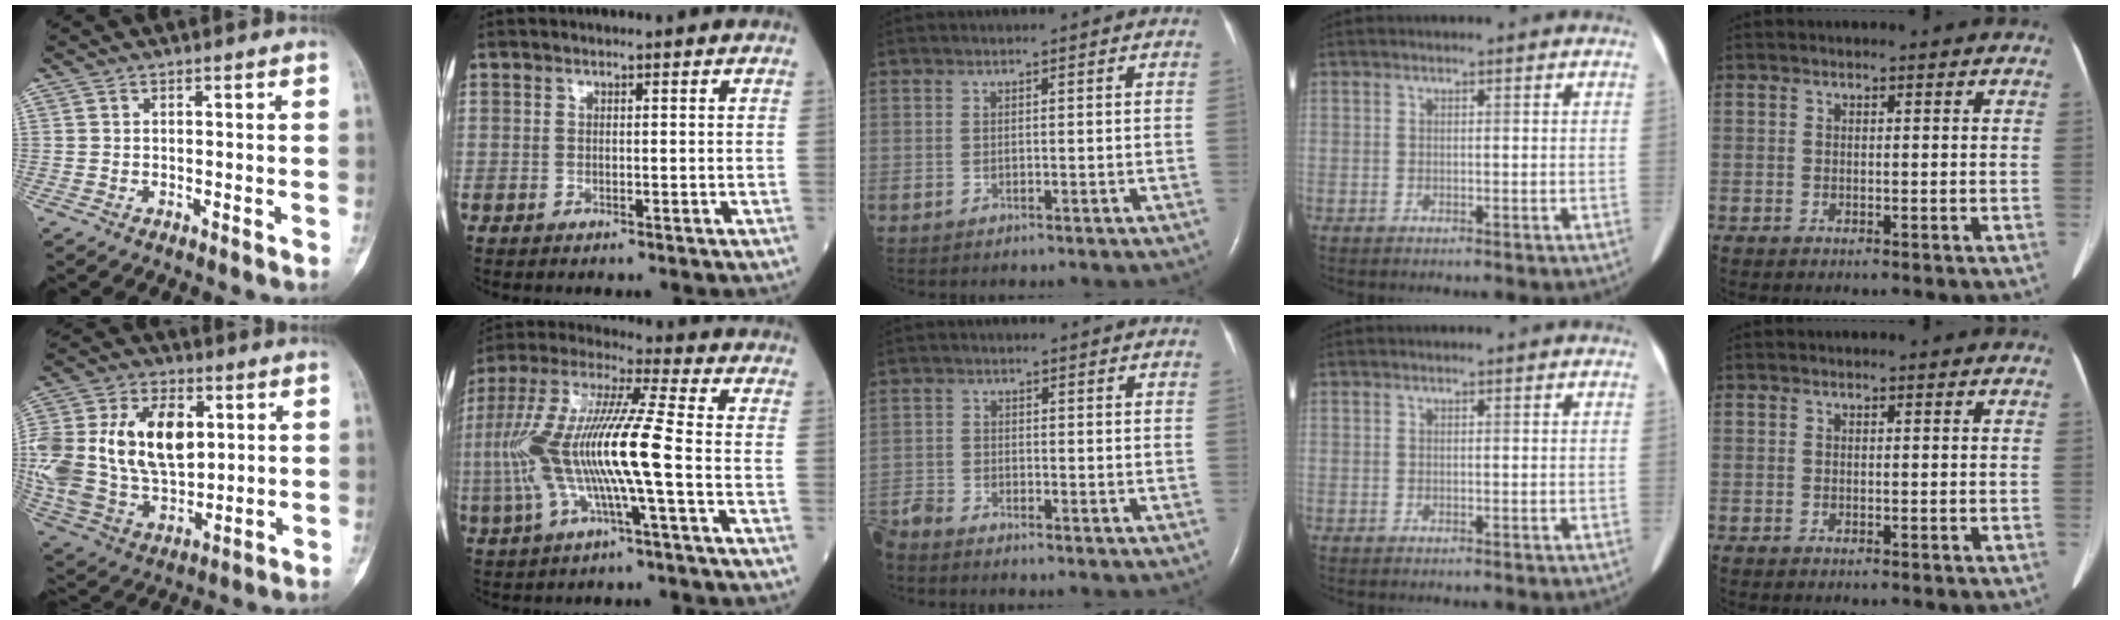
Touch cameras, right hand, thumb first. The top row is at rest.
{"thumb": {"total": 25.9, "force": [4.8, 16.8, 19.1], "torque": [-0.397, 0.005, 0.101]}, "index": {"total": 16.6, "force": [-2.6, 1.4, 16.4], "torque": [-0.350, 0.004, -0.055]}, "middle": {"total": 3.9, "force": [-3.8, 0.5, 0.8], "torque": [-0.015, -0.015, -0.079]}}